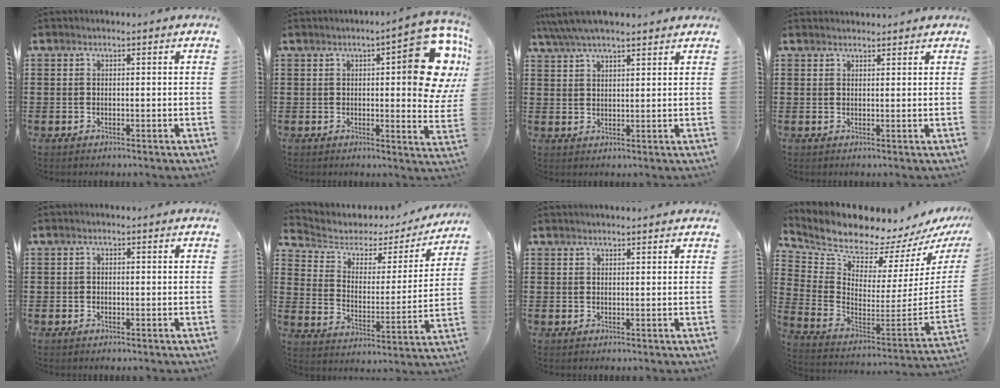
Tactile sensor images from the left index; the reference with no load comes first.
{"total": 12.7, "force": [3.9, 3.3, 11.7], "torque": [-0.148, -0.024, 0.060]}
{"total": 4.8, "force": [4.2, 0.8, 2.3], "torque": [-0.056, -0.002, 0.077]}
{"total": 1.2, "force": [1.2, 0.2, 0.0], "torque": [-0.002, 0.001, 0.024]}
{"total": 0.6, "force": [-0.4, 0.4, 0.2], "torque": [-0.005, -0.001, -0.008]}
{"total": 3.9, "force": [2.8, 2.5, 1.1], "torque": [-0.048, -0.016, 0.040]}
{"total": 1.0, "force": [1.0, 0.1, 0.1], "torque": [-0.004, 0.000, 0.020]}
{"total": 7.9, "force": [7.7, 0.9, 1.2], "torque": [-0.069, -0.091, 0.127]}